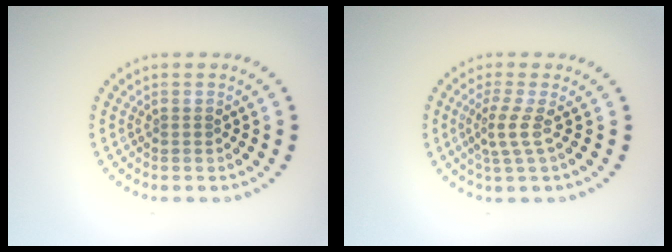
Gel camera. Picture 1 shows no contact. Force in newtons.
{"total": 2.3, "press": 1.5, "slide": 1.7}